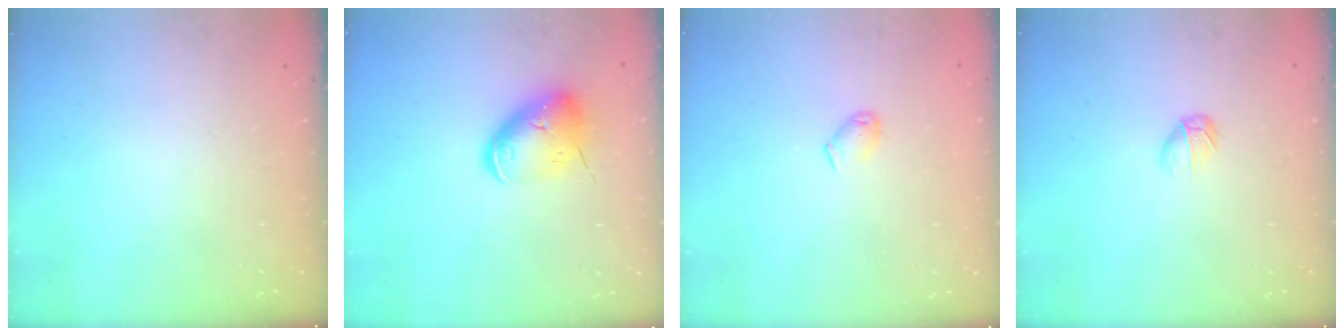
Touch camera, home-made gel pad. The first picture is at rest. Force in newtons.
{"total": 11.2, "press": 11.0, "slide": 1.9}
{"total": 5.0, "press": 4.9, "slide": 0.8}
{"total": 4.6, "press": 4.5, "slide": 1.3}